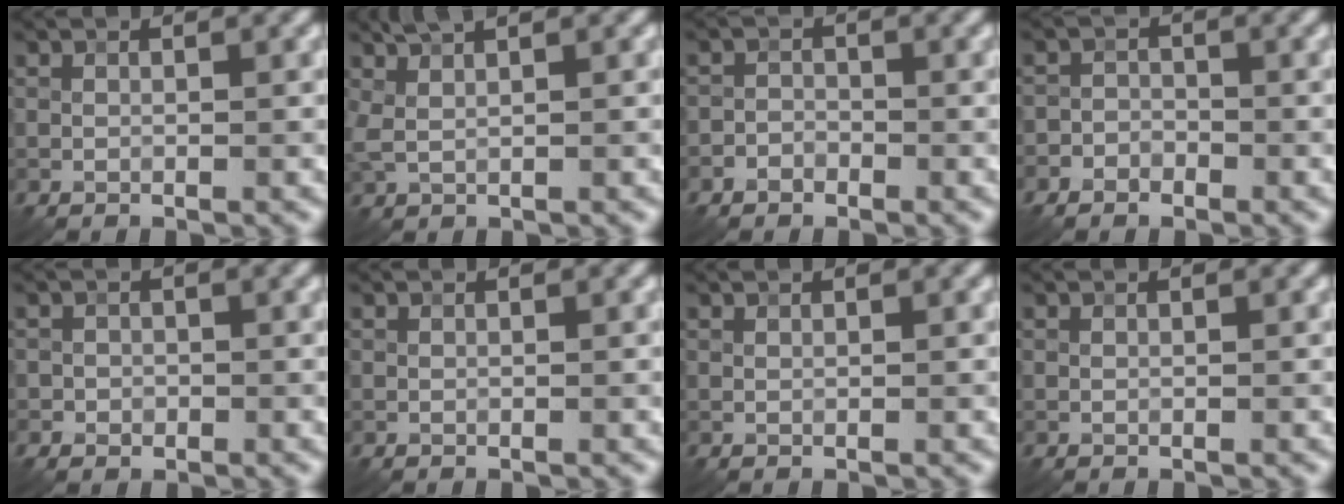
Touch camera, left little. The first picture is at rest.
{"total": 2.8, "force": [1.8, 0.6, 2.1], "torque": [-0.054, 0.005, 0.039]}
{"total": 1.4, "force": [-0.9, 1.0, 0.2], "torque": [0.010, 0.007, -0.023]}
{"total": 2.3, "force": [-1.6, 1.5, 0.5], "torque": [0.010, 0.005, -0.036]}
{"total": 1.3, "force": [-0.5, 1.2, 0.1], "torque": [0.010, 0.004, -0.011]}
{"total": 0.0}
{"total": 0.0}
{"total": 0.0}